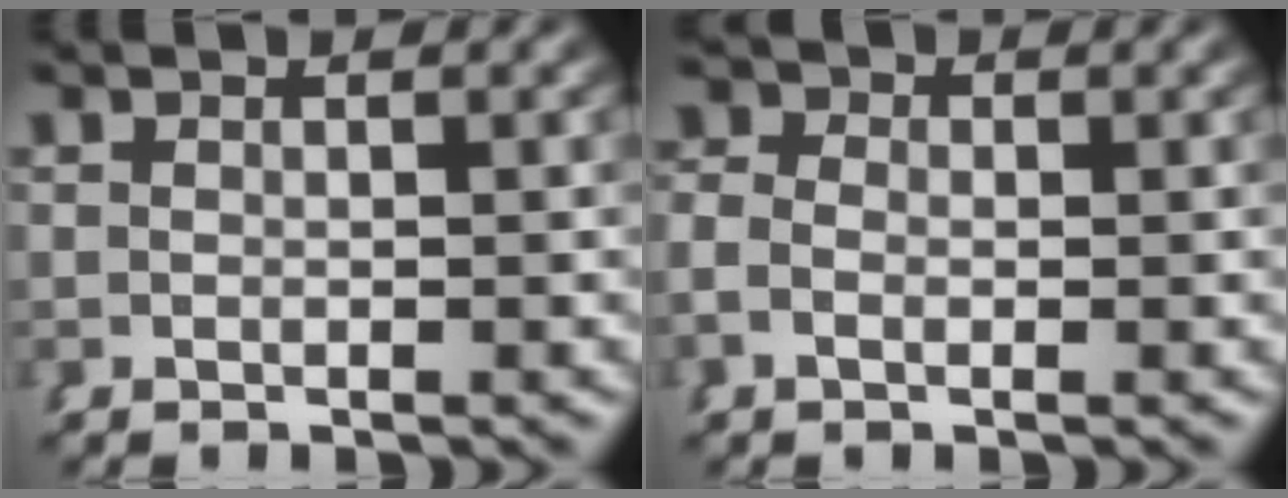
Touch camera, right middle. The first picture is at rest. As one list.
[{"total": 1.9, "force": [-0.1, 1.6, 1.0], "torque": [-0.021, 0.000, -0.012]}]